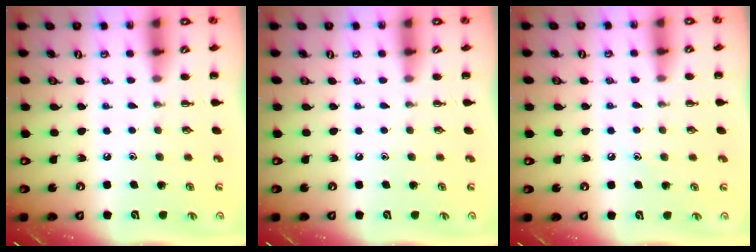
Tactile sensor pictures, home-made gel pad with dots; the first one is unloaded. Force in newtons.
{"total": 0.0}
{"total": 5.0, "press": 4.7, "slide": 1.6}